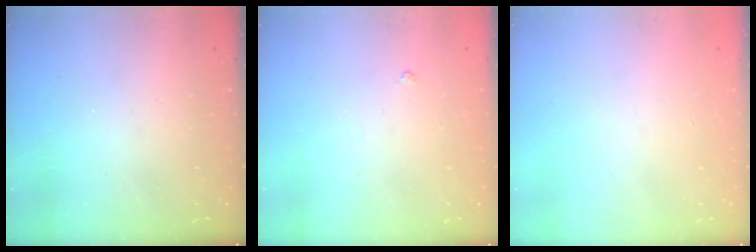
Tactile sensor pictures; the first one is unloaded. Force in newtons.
{"total": 2.9, "press": 2.8, "slide": 0.6}
{"total": 0.0}